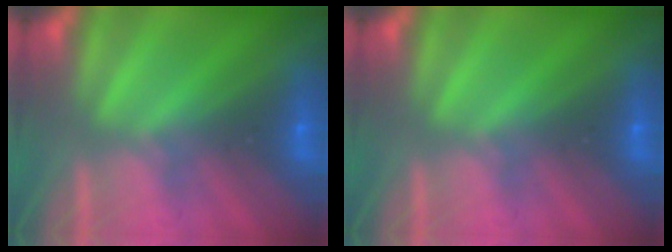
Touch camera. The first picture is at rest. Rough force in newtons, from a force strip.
{"total": 0.0}